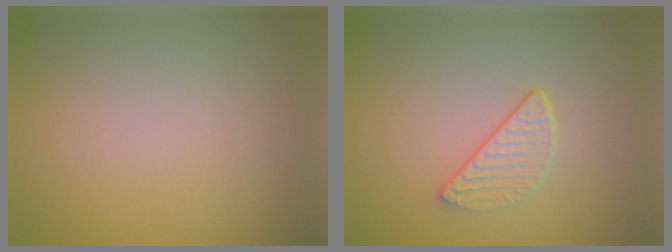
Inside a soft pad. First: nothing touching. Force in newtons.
{"total": 2.2, "press": 1.5, "slide": 1.6}